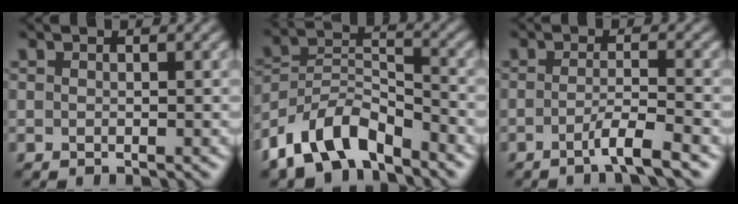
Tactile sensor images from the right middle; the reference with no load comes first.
{"total": 7.7, "force": [-5.7, 3.4, 3.8], "torque": [-0.064, 0.000, -0.119]}
{"total": 3.1, "force": [-1.7, 0.3, 2.6], "torque": [-0.040, 0.002, -0.041]}